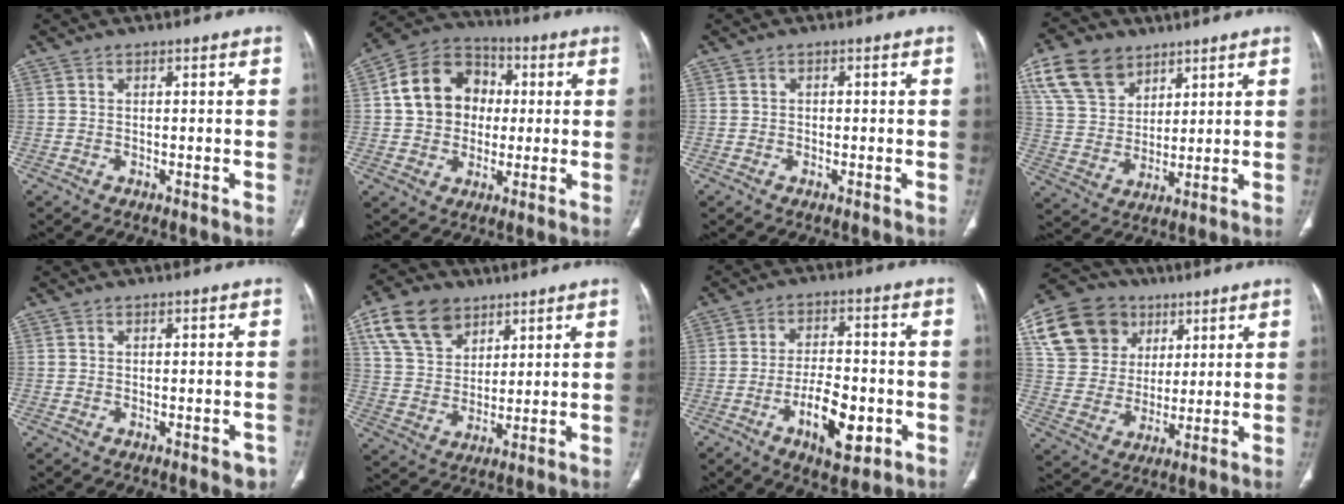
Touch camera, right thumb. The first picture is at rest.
{"total": 14.3, "force": [1.4, 11.9, 7.8], "torque": [-0.102, 0.021, 0.016]}
{"total": 0.6, "force": [-0.2, 0.6, 0.2], "torque": [0.000, 0.003, -0.004]}
{"total": 12.9, "force": [7.4, 8.6, 6.0], "torque": [-0.095, -0.017, 0.149]}
{"total": 2.2, "force": [-1.3, 1.0, 1.5], "torque": [-0.005, 0.006, -0.013]}
{"total": 12.8, "force": [7.1, 8.5, 6.5], "torque": [-0.100, -0.017, 0.140]}
{"total": 10.6, "force": [-3.9, 4.8, 8.6], "torque": [-0.134, 0.016, -0.059]}
{"total": 17.0, "force": [7.5, 13.8, 6.6], "torque": [-0.098, 0.001, 0.141]}